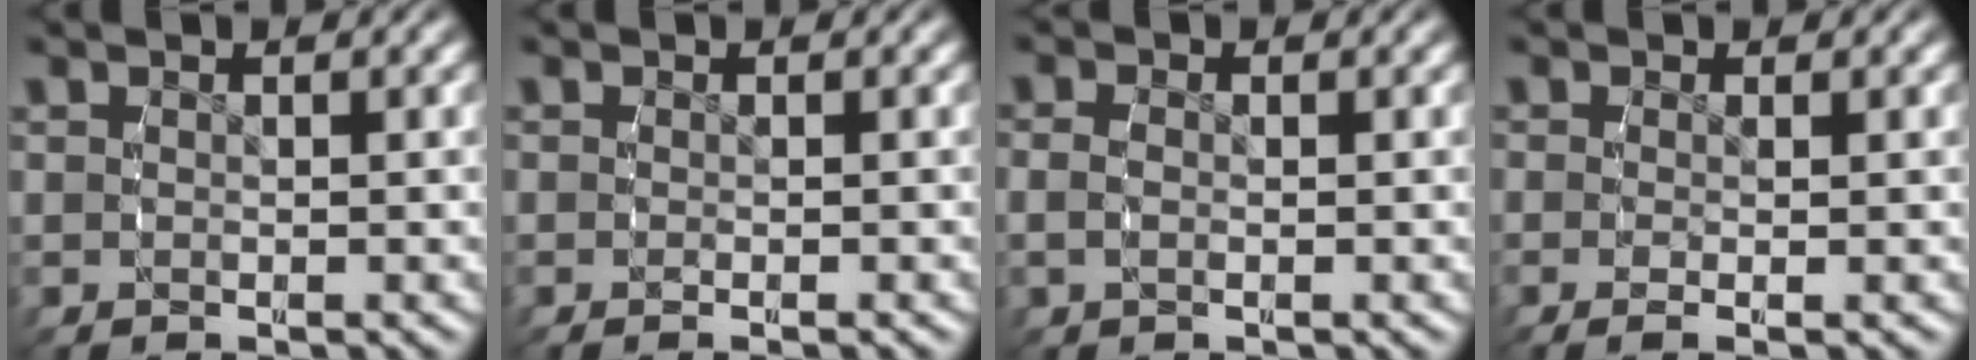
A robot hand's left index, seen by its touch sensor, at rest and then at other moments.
{"total": 0.8, "force": [-0.7, -0.2, 0.4], "torque": [-0.005, 0.000, -0.011]}
{"total": 1.5, "force": [-0.2, 1.0, 1.1], "torque": [-0.035, -0.005, -0.001]}
{"total": 1.5, "force": [-0.7, 0.0, 1.3], "torque": [-0.035, -0.011, -0.007]}